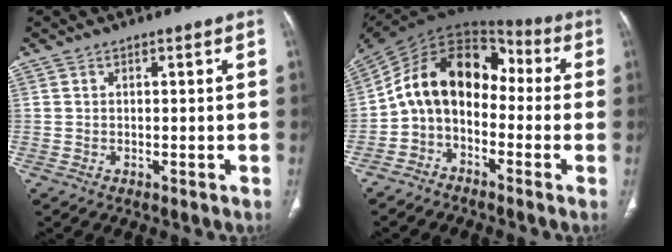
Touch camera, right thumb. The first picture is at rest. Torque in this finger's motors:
{"motor_torque": [2.51, 2.50, 1.93, -0.57, 0.21]}